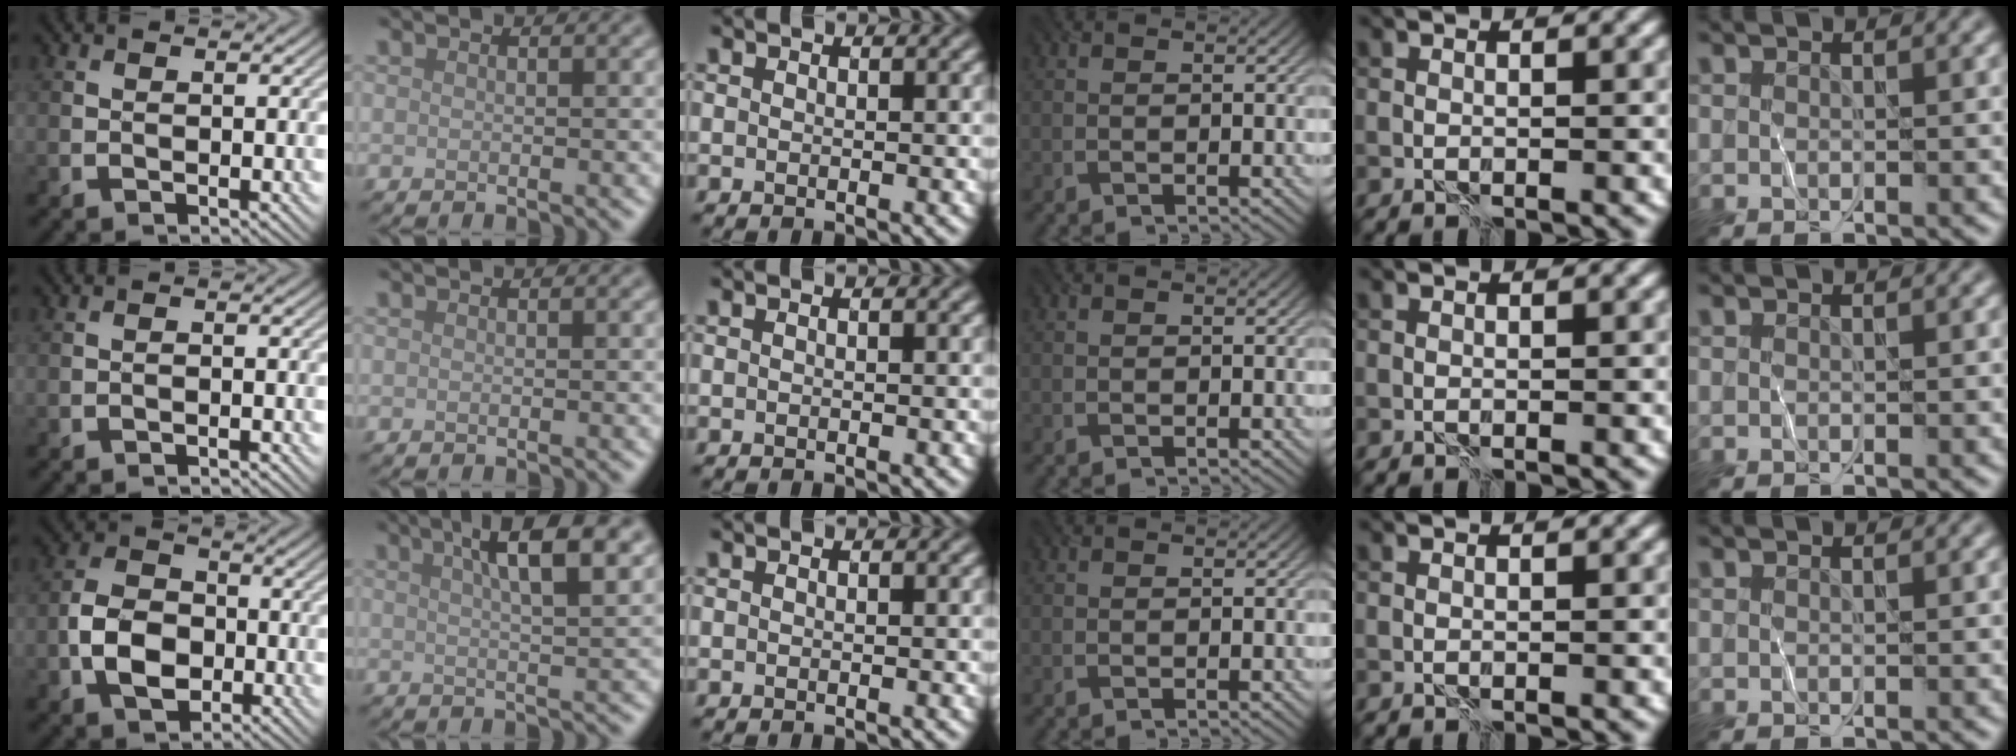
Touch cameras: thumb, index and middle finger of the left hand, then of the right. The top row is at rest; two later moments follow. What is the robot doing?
{"motion": "wrap", "object": "plastic wrap"}